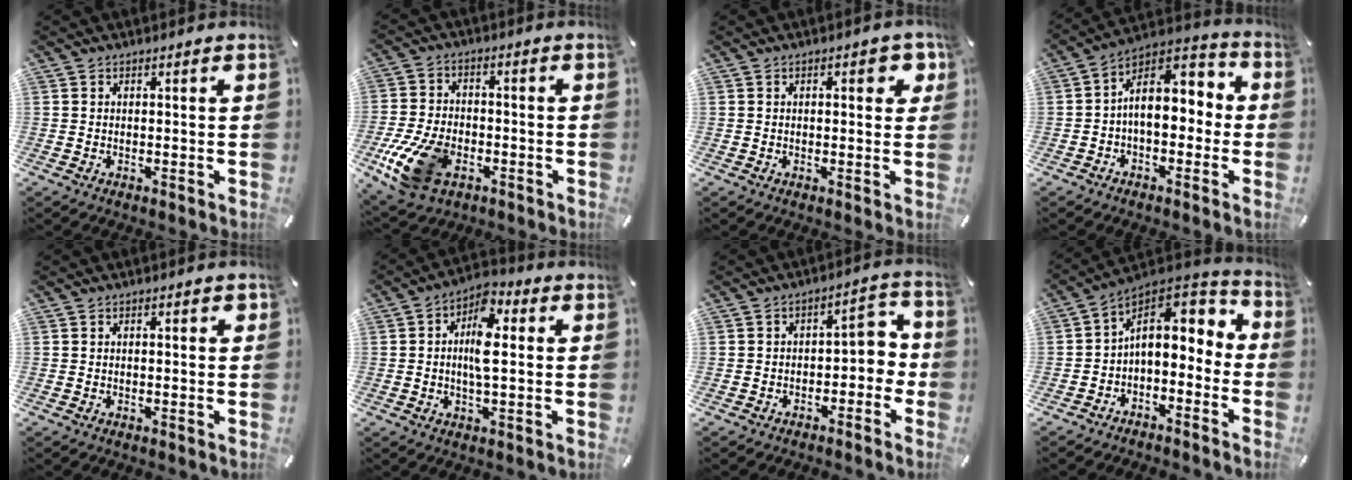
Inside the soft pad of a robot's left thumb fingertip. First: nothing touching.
{"total": 14.4, "force": [-5.9, 9.0, 9.5], "torque": [-0.198, 0.022, -0.099]}
{"total": 4.7, "force": [1.3, 2.0, 4.0], "torque": [-0.043, -0.006, 0.011]}
{"total": 10.5, "force": [0.3, 7.6, 7.2], "torque": [-0.100, -0.004, 0.008]}
{"total": 1.0, "force": [0.0, 0.3, 0.9], "torque": [-0.017, 0.002, -0.002]}
{"total": 8.8, "force": [0.6, 4.1, 7.8], "torque": [-0.133, -0.001, 0.005]}
{"total": 6.0, "force": [-1.1, 4.0, 4.4], "torque": [-0.058, 0.006, -0.027]}
{"total": 10.9, "force": [2.1, 7.7, 7.5], "torque": [-0.102, -0.013, 0.041]}